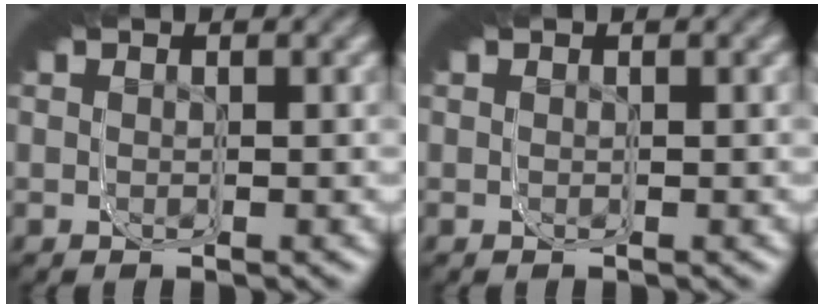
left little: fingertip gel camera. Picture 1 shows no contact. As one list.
[{"total": 0.0}]